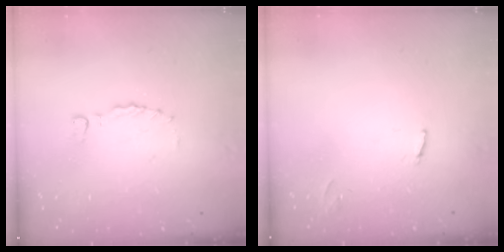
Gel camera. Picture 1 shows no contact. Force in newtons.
{"total": 3.6, "press": 3.6, "slide": 0.1}